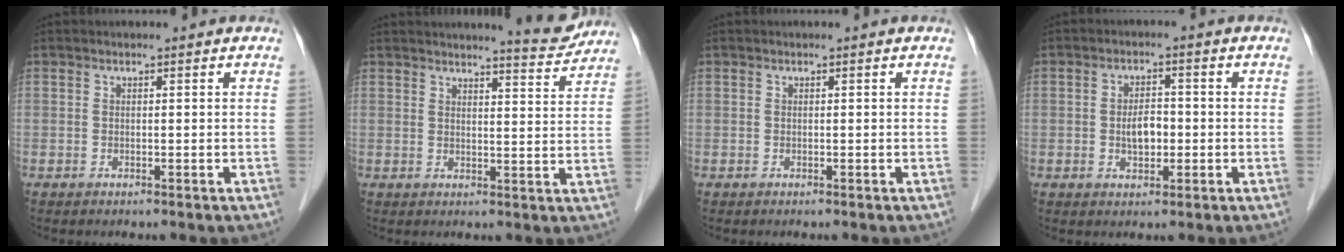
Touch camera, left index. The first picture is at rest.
{"total": 5.8, "force": [5.7, 0.1, 1.3], "torque": [-0.025, -0.023, 0.064]}
{"total": 0.0}
{"total": 3.8, "force": [-0.6, 2.0, 3.1], "torque": [-0.056, 0.004, -0.008]}